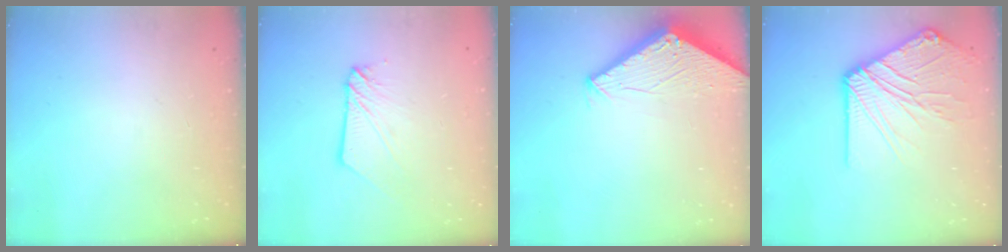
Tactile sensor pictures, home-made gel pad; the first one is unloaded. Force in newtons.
{"total": 3.6, "press": 3.6, "slide": 0.3}
{"total": 2.8, "press": 2.8, "slide": 0.2}
{"total": 13.7, "press": 13.6, "slide": 2.1}